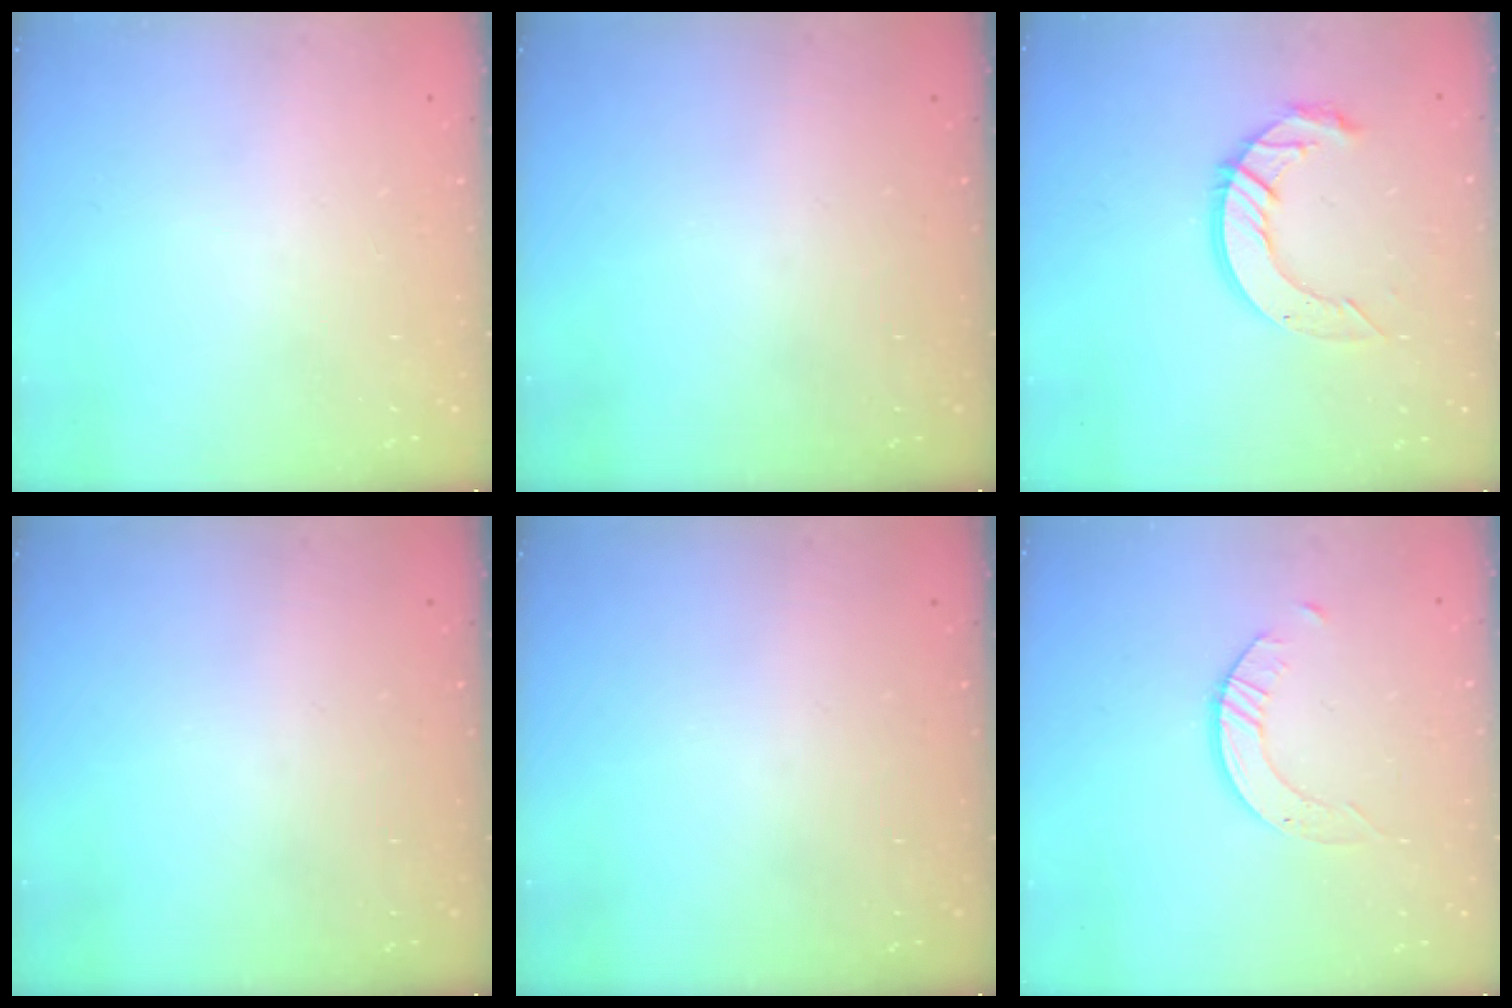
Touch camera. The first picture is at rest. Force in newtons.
{"total": 0.0}
{"total": 11.1, "press": 11.1, "slide": 1.0}
{"total": 0.0}
{"total": 0.0}
{"total": 2.9, "press": 2.9, "slide": 0.3}